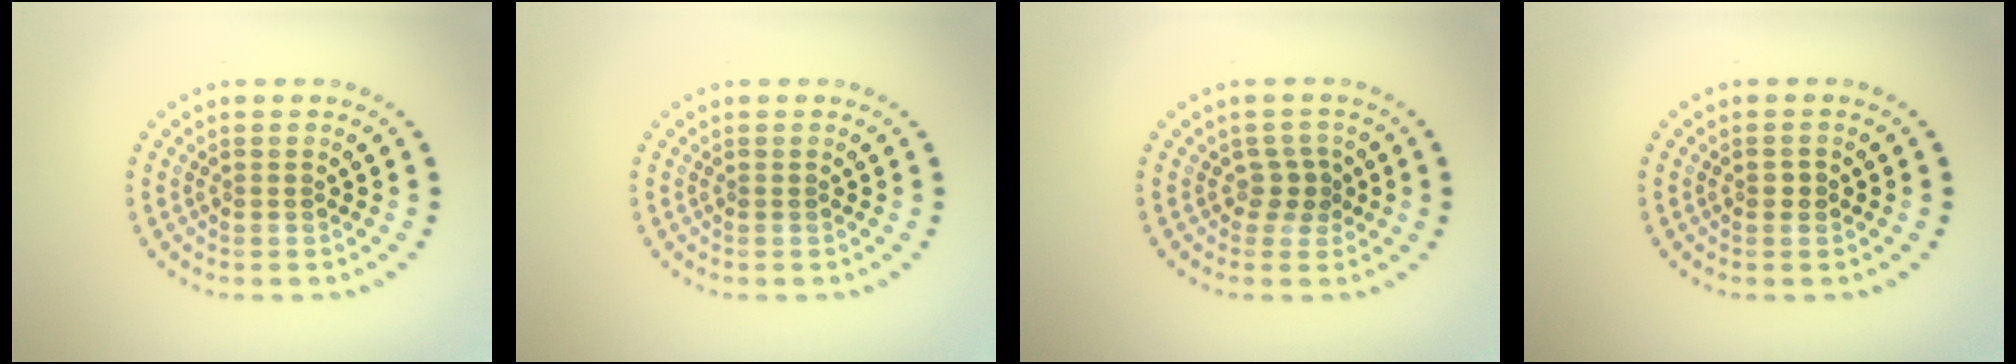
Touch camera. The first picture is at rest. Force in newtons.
{"total": 0.0}
{"total": 1.5, "press": 1.2, "slide": 0.9}
{"total": 0.8, "press": 0.8, "slide": 0.1}